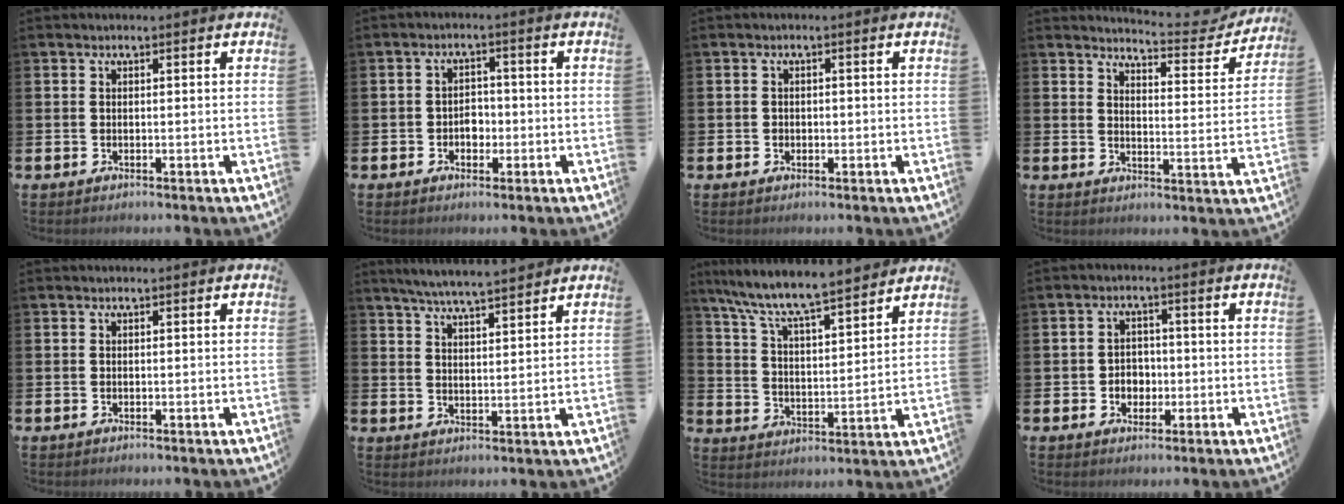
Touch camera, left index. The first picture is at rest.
{"total": 2.6, "force": [-0.8, 2.1, 1.2], "torque": [-0.014, 0.001, -0.023]}
{"total": 0.8, "force": [-0.1, 0.8, 0.3], "torque": [0.005, 0.001, -0.006]}
{"total": 5.0, "force": [4.9, 0.4, 0.8], "torque": [-0.011, -0.044, 0.076]}
{"total": 0.0}
{"total": 5.5, "force": [5.3, -0.1, 1.3], "torque": [-0.040, -0.026, 0.095]}
{"total": 8.7, "force": [8.1, 0.5, 3.0], "torque": [-0.090, -0.062, 0.139]}
{"total": 2.9, "force": [-0.6, 2.6, 1.2], "torque": [-0.016, 0.002, -0.020]}